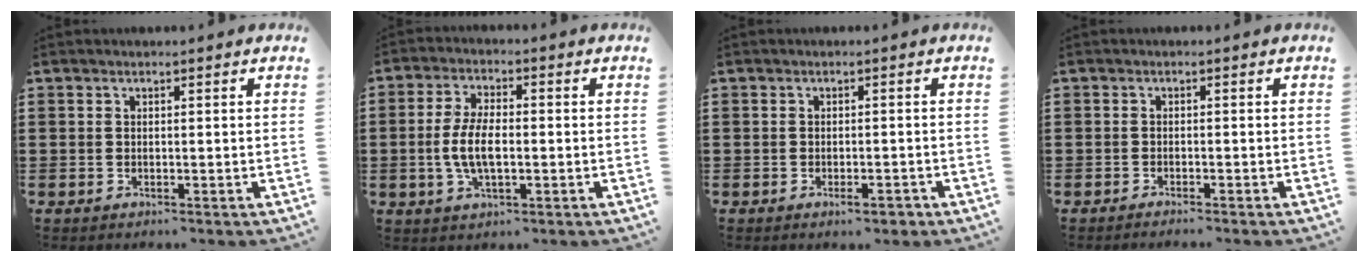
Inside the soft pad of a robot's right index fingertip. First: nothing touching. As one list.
[{"total": 6.4, "force": [-0.8, 2.8, 5.7], "torque": [-0.135, -0.006, -0.025]}, {"total": 2.0, "force": [-1.2, 0.5, 1.6], "torque": [-0.027, 0.001, -0.021]}, {"total": 1.0, "force": [-1.0, -0.2, 0.1], "torque": [-0.004, -0.003, -0.020]}]